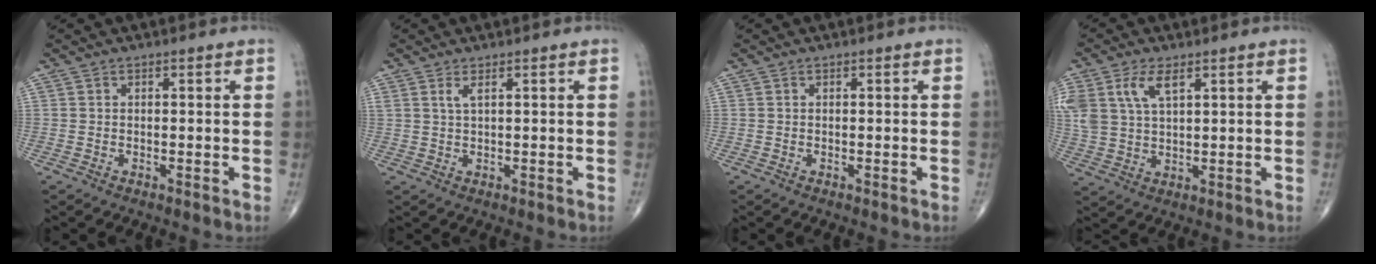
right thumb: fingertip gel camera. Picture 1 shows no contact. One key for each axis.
{"total": 1.6, "fx": 0.9, "fy": 0.2, "fz": 1.3, "tx": -0.032, "ty": -0.001, "tz": 0.021}
{"total": 0.0}
{"total": 9.6, "fx": 4.4, "fy": 5.0, "fz": 7.0, "tx": -0.160, "ty": -0.004, "tz": 0.093}